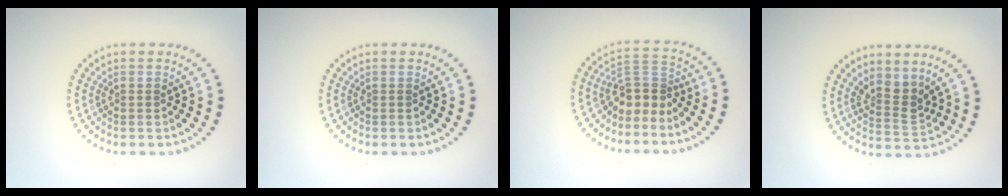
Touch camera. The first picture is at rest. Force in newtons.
{"total": 0.0}
{"total": 3.0, "press": 2.1, "slide": 2.1}
{"total": 2.6, "press": 1.9, "slide": 1.8}